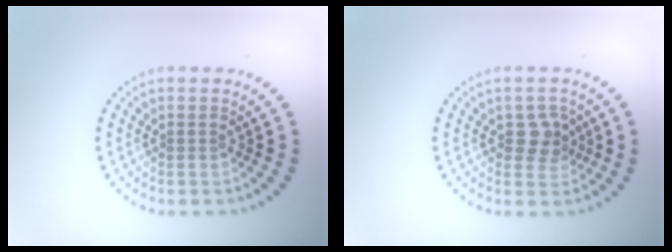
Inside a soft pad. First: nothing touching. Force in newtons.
{"total": 2.4, "press": 2.2, "slide": 0.8}